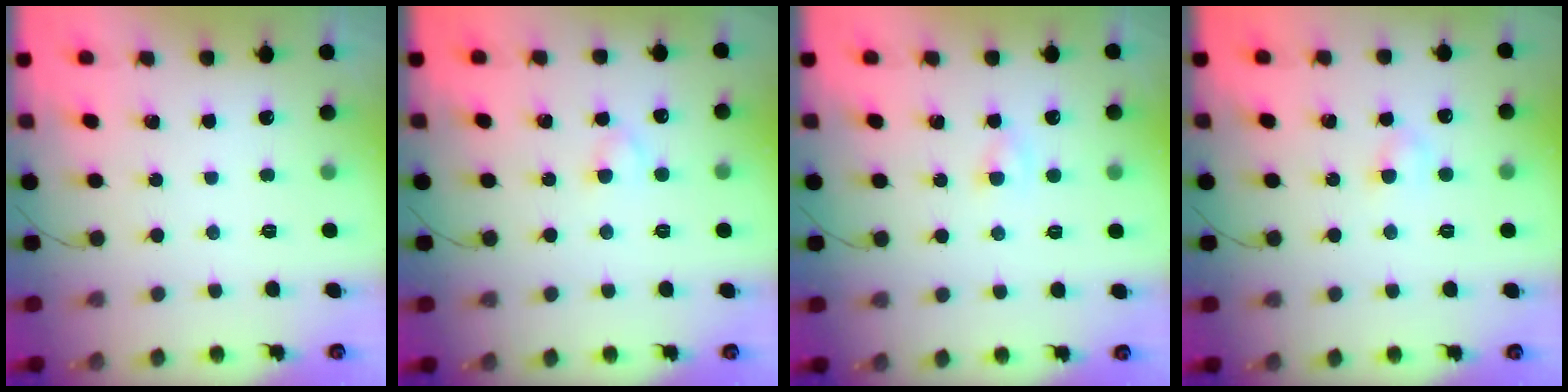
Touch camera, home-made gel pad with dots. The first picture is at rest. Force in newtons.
{"total": 2.7, "press": 2.5, "slide": 1.2}
{"total": 1.0, "press": 0.8, "slide": 0.6}
{"total": 2.8, "press": 2.6, "slide": 1.0}